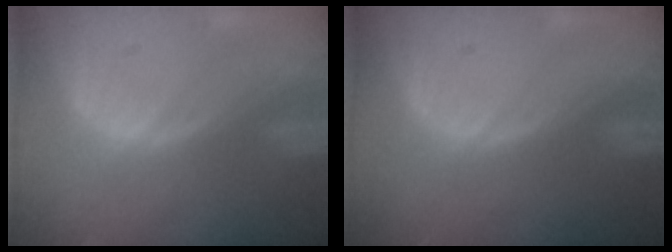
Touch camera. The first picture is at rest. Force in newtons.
{"total": 0.0}